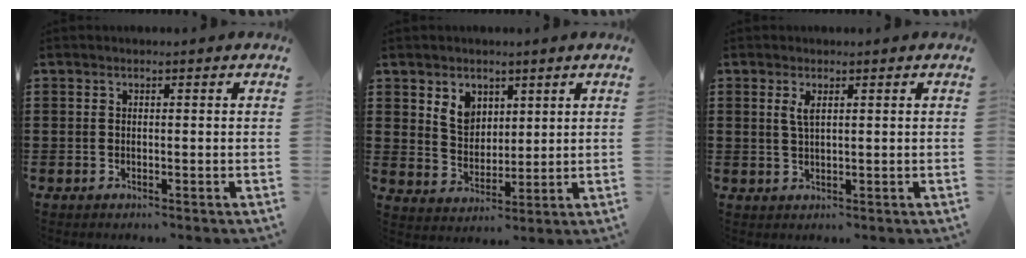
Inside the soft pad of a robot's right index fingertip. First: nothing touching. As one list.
[{"total": 5.1, "force": [2.9, 3.8, 1.7], "torque": [-0.050, 0.013, 0.056]}, {"total": 2.1, "force": [0.9, 0.6, 1.8], "torque": [-0.038, 0.003, 0.015]}]